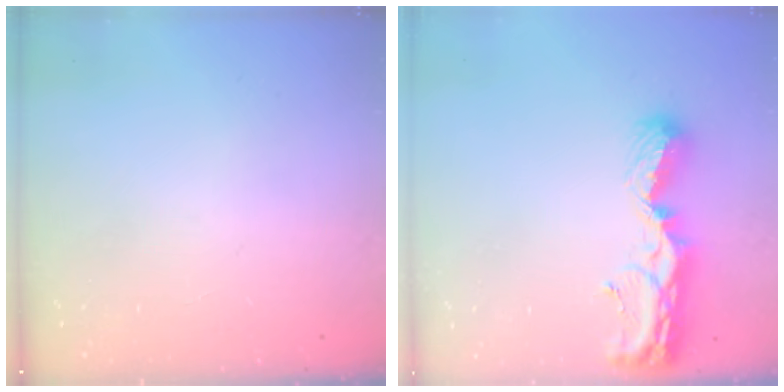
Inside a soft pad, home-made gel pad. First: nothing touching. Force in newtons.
{"total": 10.1, "press": 10.0, "slide": 0.8}